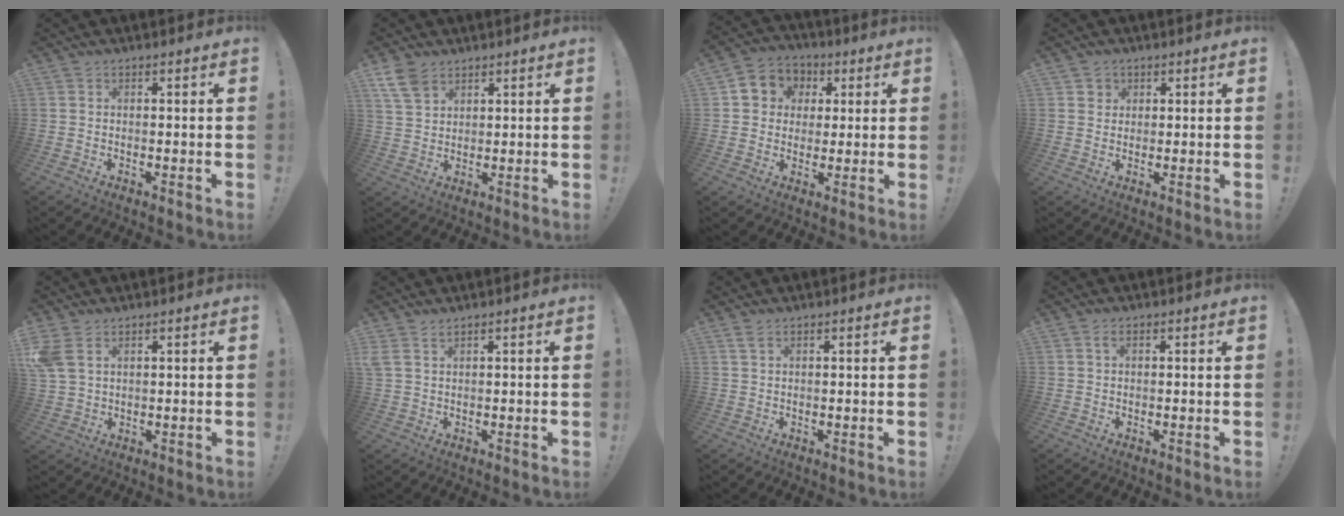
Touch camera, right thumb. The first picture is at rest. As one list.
[{"total": 7.2, "force": [4.6, 4.3, 3.5], "torque": [-0.067, -0.015, 0.093]}, {"total": 8.1, "force": [1.2, 7.7, 2.3], "torque": [-0.026, 0.000, 0.028]}, {"total": 2.2, "force": [1.1, 1.9, 0.2], "torque": [0.001, -0.005, 0.018]}, {"total": 5.9, "force": [3.0, 3.3, 3.9], "torque": [-0.082, -0.005, 0.063]}, {"total": 2.1, "force": [1.4, 0.2, 1.5], "torque": [-0.038, 0.001, 0.028]}, {"total": 1.9, "force": [1.2, 0.7, 1.2], "torque": [-0.031, 0.003, 0.023]}, {"total": 1.5, "force": [0.4, 0.7, 1.2], "torque": [-0.025, 0.003, 0.006]}]